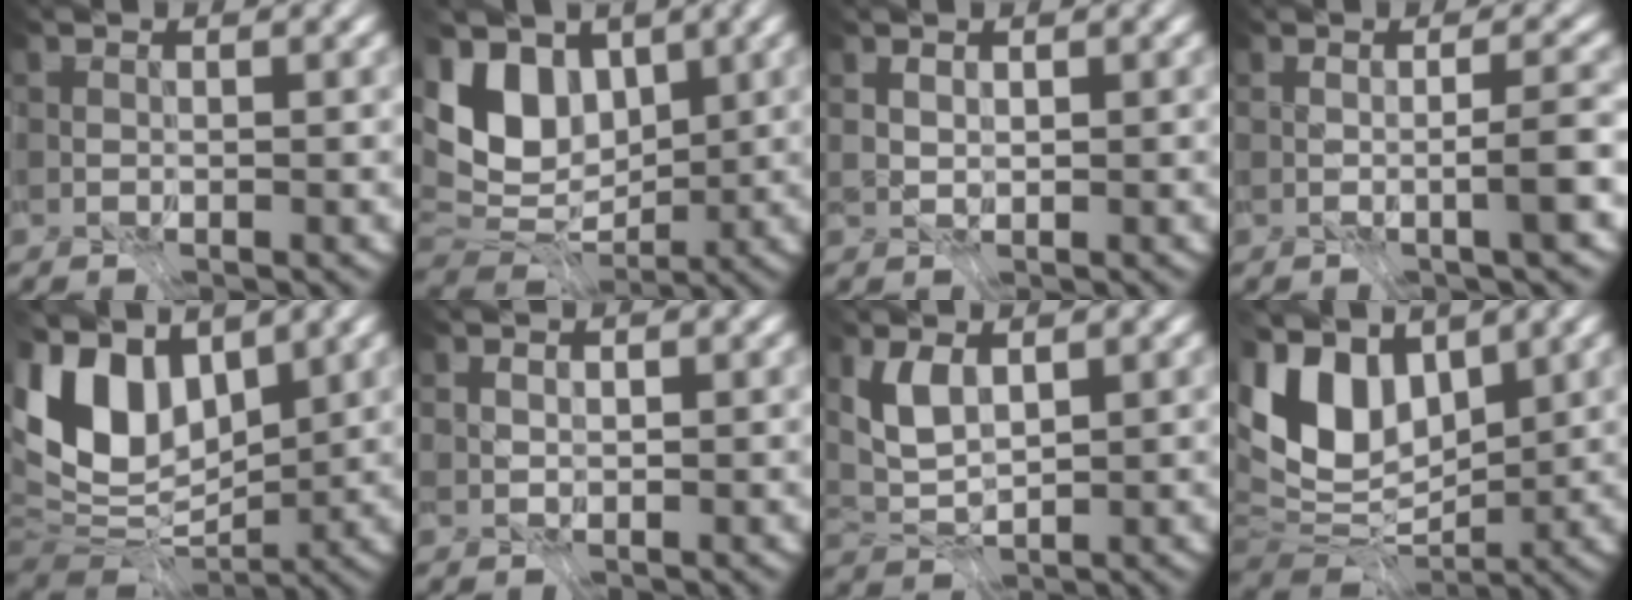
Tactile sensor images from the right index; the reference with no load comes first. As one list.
[{"total": 5.1, "force": [0.9, 2.7, 4.2], "torque": [-0.073, -0.001, 0.019]}, {"total": 0.7, "force": [0.6, -0.4, -0.2], "torque": [-0.004, -0.001, 0.023]}, {"total": 3.4, "force": [-2.2, -0.9, 2.4], "torque": [-0.032, -0.009, -0.031]}, {"total": 9.2, "force": [2.2, 5.2, 7.3], "torque": [-0.165, 0.010, 0.042]}, {"total": 0.7, "force": [0.6, 0.2, 0.2], "torque": [-0.018, 0.006, 0.020]}, {"total": 1.0, "force": [0.2, -1.0, 0.2], "torque": [-0.008, -0.005, 0.017]}, {"total": 7.4, "force": [2.0, 4.0, 5.9], "torque": [-0.132, 0.004, 0.042]}]